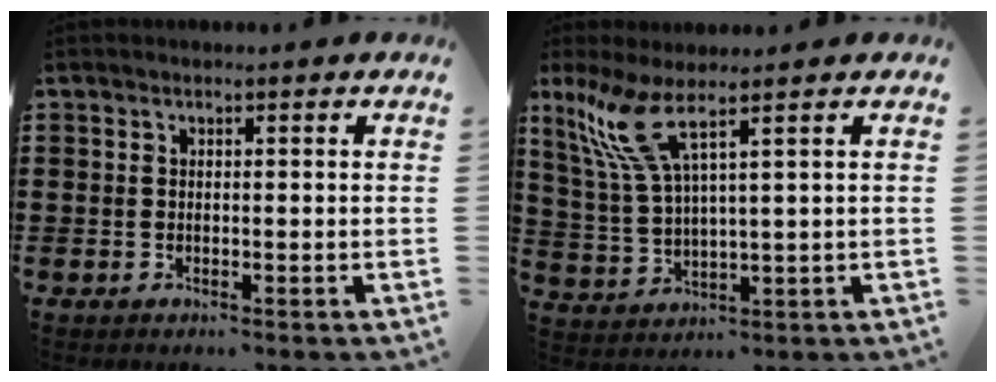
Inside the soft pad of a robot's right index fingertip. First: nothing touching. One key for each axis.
{"total": 8.5, "fx": 4.4, "fy": 1.6, "fz": 7.1, "tx": -0.182, "ty": -0.008, "tz": 0.073}